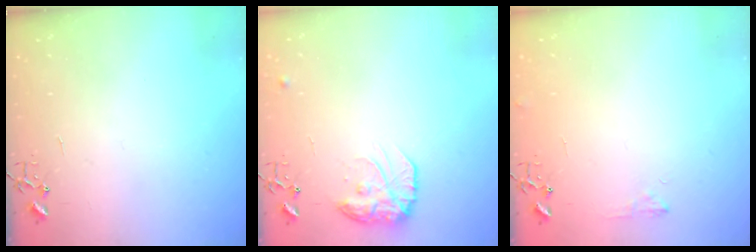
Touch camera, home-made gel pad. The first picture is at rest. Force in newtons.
{"total": 14.7, "press": 14.7, "slide": 1.0}
{"total": 5.7, "press": 5.7, "slide": 0.8}